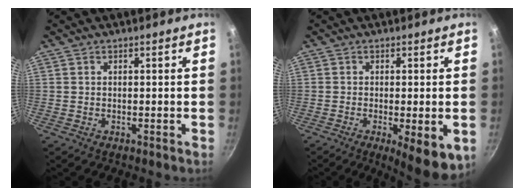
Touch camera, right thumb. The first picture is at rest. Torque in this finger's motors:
{"motor_torque": [0.21, 0.48, 0.03, -0.08, 0.06]}